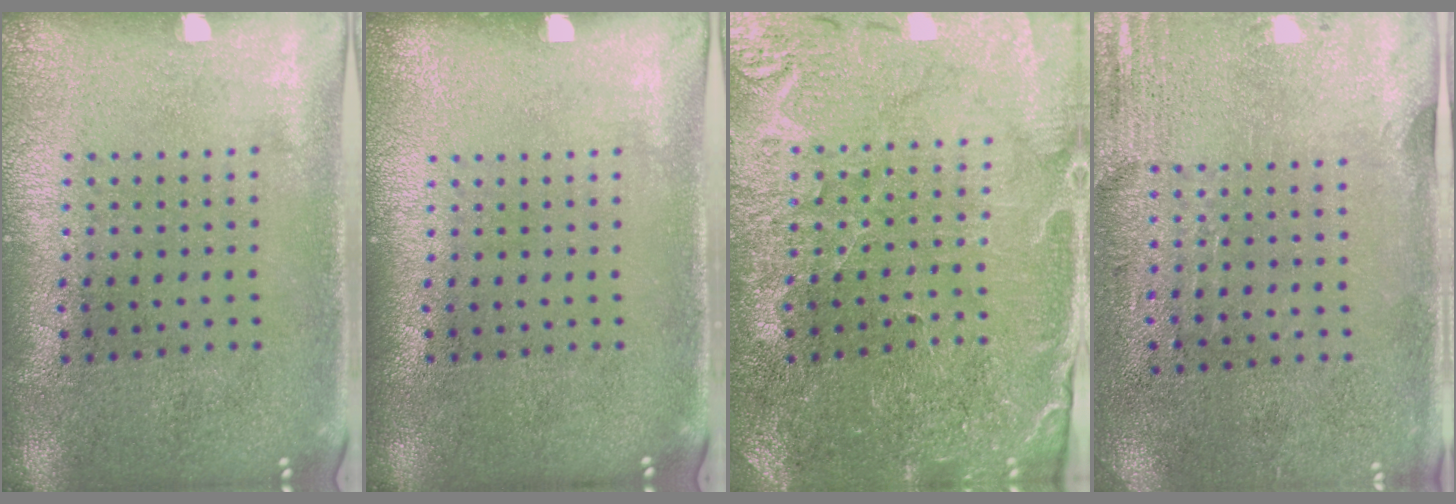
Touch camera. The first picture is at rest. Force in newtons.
{"total": 0.0}
{"total": 1.5, "press": 1.5, "slide": 0.1}
{"total": 2.8, "press": 2.5, "slide": 1.4}